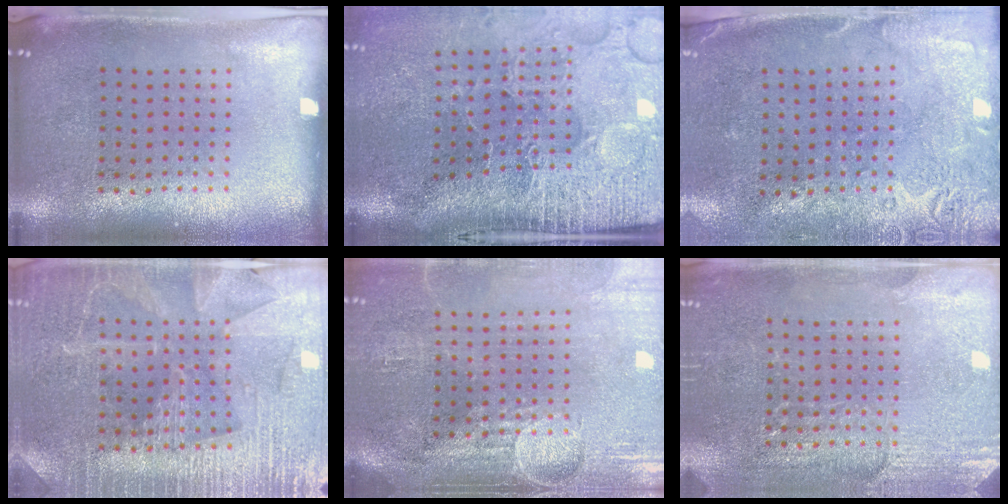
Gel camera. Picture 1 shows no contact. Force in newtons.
{"total": 5.1, "press": 4.1, "slide": 3.1}
{"total": 2.8, "press": 2.2, "slide": 1.7}
{"total": 3.6, "press": 3.5, "slide": 0.9}
{"total": 4.5, "press": 3.8, "slide": 2.4}
{"total": 2.9, "press": 2.9, "slide": 0.2}